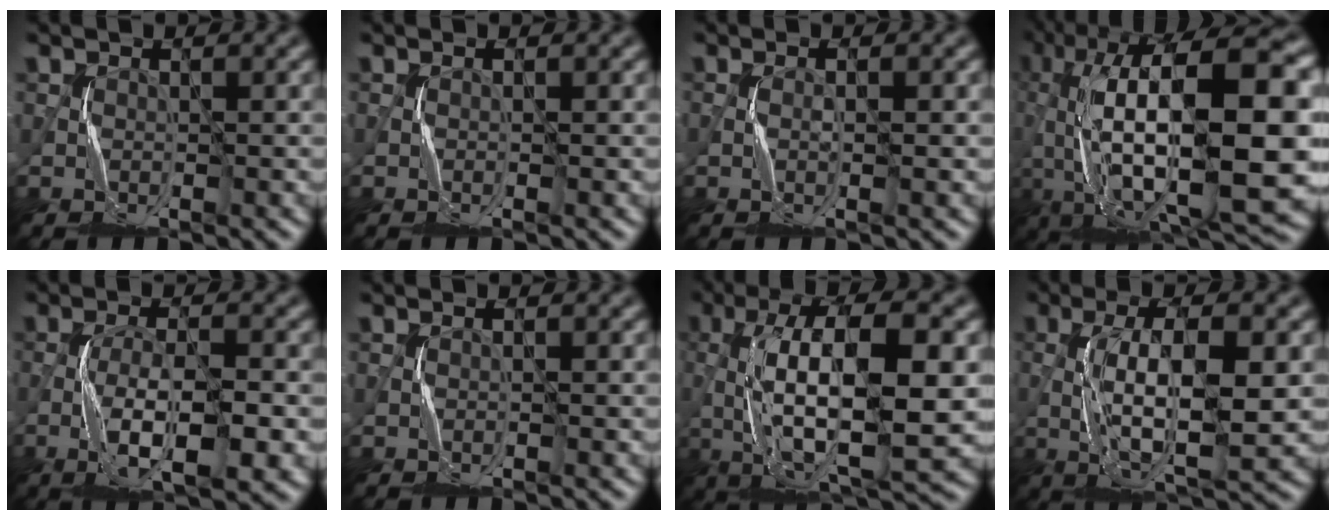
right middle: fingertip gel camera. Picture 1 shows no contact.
{"total": 0.6, "force": [-0.1, -0.4, -0.4], "torque": [0.005, -0.001, -0.002]}
{"total": 1.0, "force": [0.0, -0.3, 0.9], "torque": [-0.019, -0.003, 0.000]}
{"total": 18.4, "force": [-0.6, 7.4, 16.8], "torque": [-0.314, 0.026, -0.015]}
{"total": 6.7, "force": [-2.6, 1.8, 5.9], "torque": [-0.115, -0.001, -0.044]}
{"total": 0.5, "force": [-0.2, -0.3, -0.4], "torque": [0.005, -0.002, -0.002]}
{"total": 12.1, "force": [-0.6, 4.0, 11.4], "torque": [-0.201, 0.008, -0.009]}
{"total": 8.5, "force": [-0.5, 2.5, 8.1], "torque": [-0.154, 0.002, -0.006]}